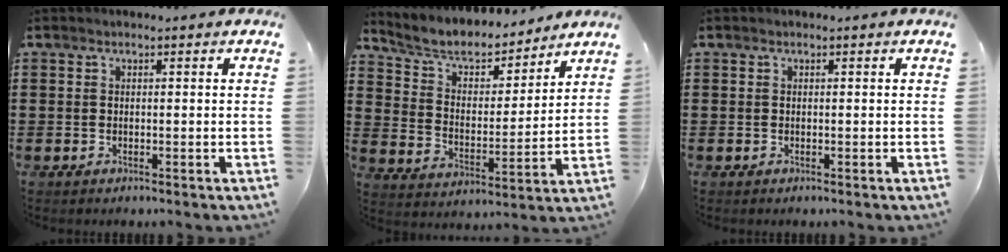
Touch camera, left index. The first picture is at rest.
{"total": 6.2, "force": [5.2, 2.4, 2.2], "torque": [-0.071, -0.027, 0.087]}
{"total": 0.0}